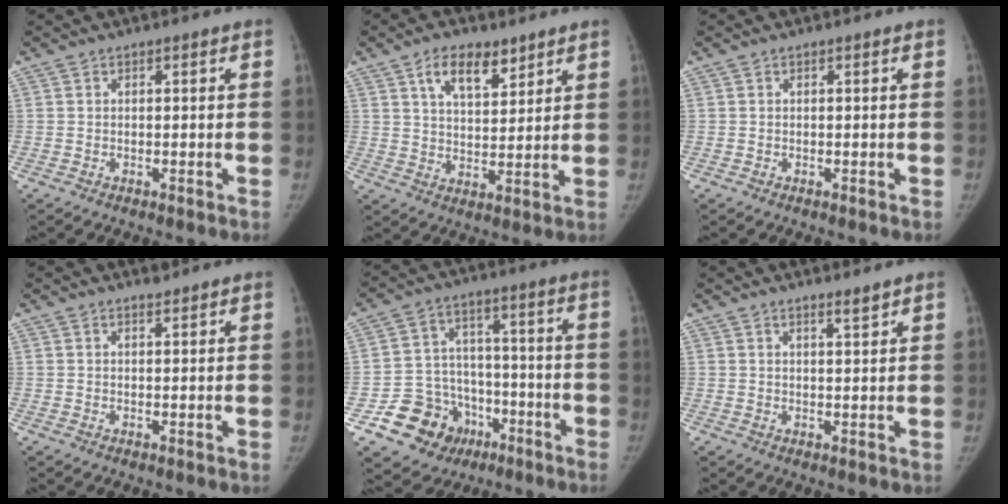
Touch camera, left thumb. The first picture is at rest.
{"total": 8.5, "force": [5.2, 4.2, 5.3], "torque": [-0.065, -0.030, 0.091]}
{"total": 0.0}
{"total": 1.0, "force": [0.9, 0.2, 0.2], "torque": [0.002, -0.007, 0.014]}
{"total": 13.8, "force": [-6.8, 11.5, 3.6], "torque": [-0.023, 0.077, -0.099]}
{"total": 2.0, "force": [1.6, 0.0, 1.1], "torque": [-0.010, -0.015, 0.027]}